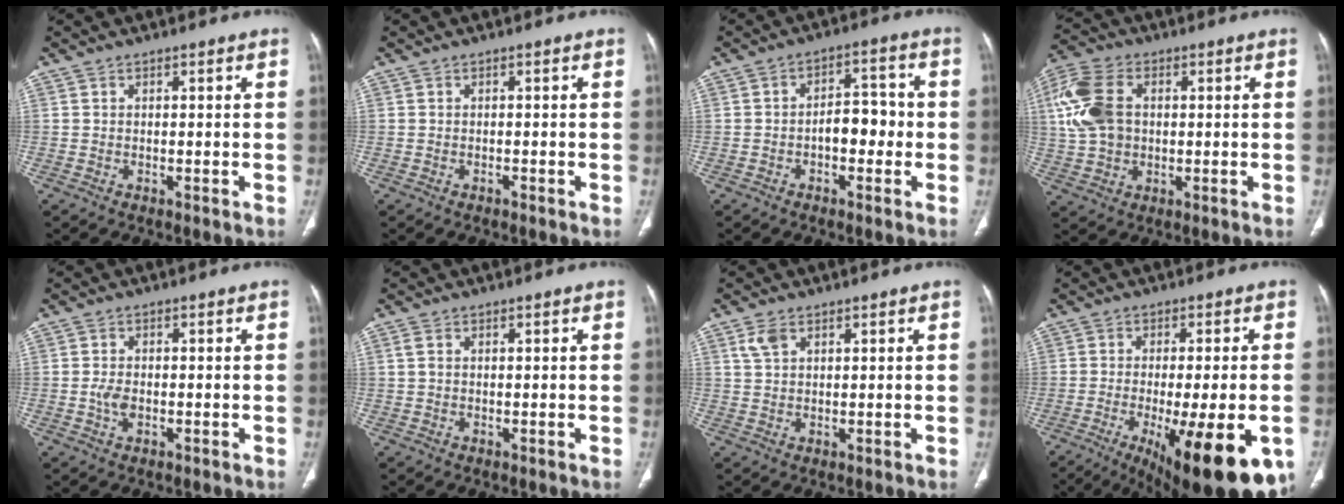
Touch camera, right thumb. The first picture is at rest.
{"total": 0.0}
{"total": 6.0, "force": [-1.3, 3.6, 4.7], "torque": [-0.046, 0.029, -0.025]}
{"total": 12.9, "force": [1.9, 9.0, 9.0], "torque": [-0.193, 0.014, 0.035]}
{"total": 2.4, "force": [-0.5, 1.4, 1.9], "torque": [-0.039, 0.000, -0.010]}
{"total": 1.3, "force": [0.3, 0.9, 0.9], "torque": [-0.027, 0.005, 0.010]}
{"total": 3.0, "force": [1.6, 1.7, 1.9], "torque": [-0.040, 0.003, 0.041]}
{"total": 21.6, "force": [-8.9, 6.3, 18.6], "torque": [-0.214, -0.019, -0.115]}